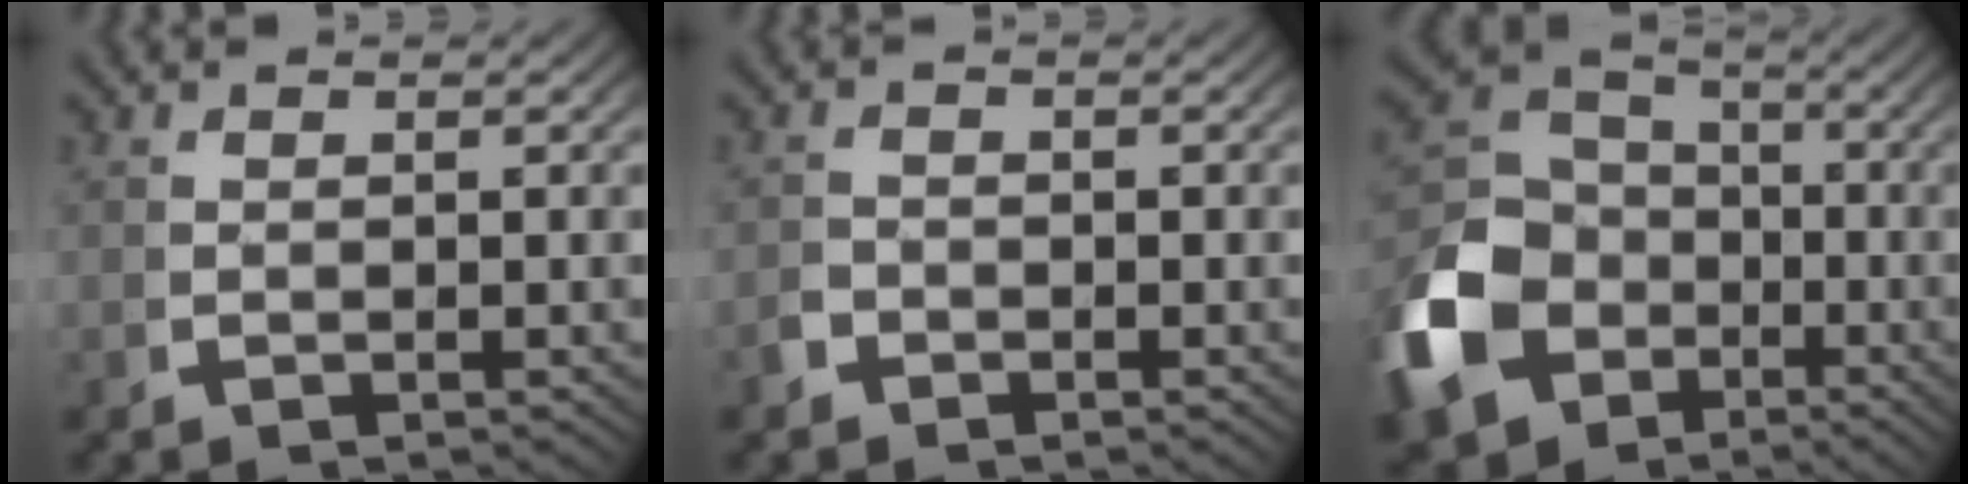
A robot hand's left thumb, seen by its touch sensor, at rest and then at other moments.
{"total": 1.2, "force": [-0.9, 0.7, 0.1], "torque": [0.000, -0.005, -0.019]}
{"total": 12.9, "force": [-3.2, 10.2, 7.2], "torque": [-0.163, -0.037, -0.040]}